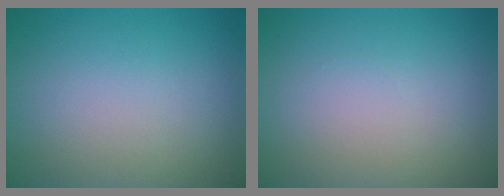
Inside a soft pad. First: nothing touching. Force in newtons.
{"total": 0.0}